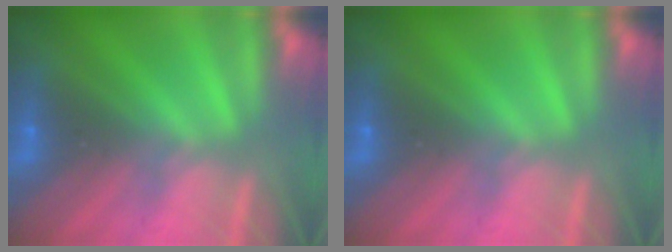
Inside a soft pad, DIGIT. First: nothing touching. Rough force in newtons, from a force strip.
{"total": 0.0}